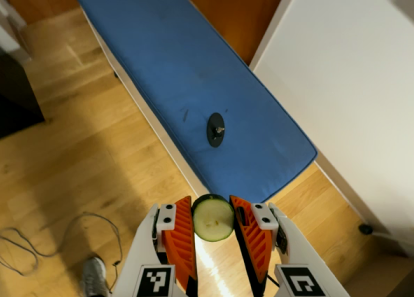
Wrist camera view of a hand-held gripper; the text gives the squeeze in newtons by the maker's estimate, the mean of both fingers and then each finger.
{"total": 7.2, "left": 6.9, "right": 7.4}